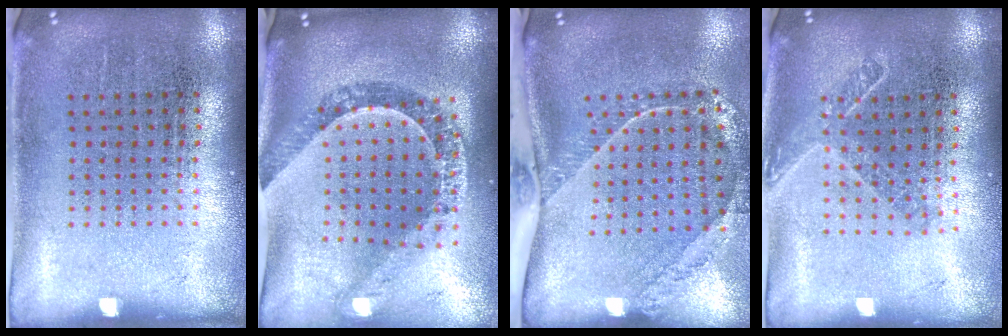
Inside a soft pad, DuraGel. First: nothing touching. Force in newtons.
{"total": 1.4, "press": 1.3, "slide": 0.6}
{"total": 2.4, "press": 1.7, "slide": 1.7}
{"total": 1.5, "press": 1.2, "slide": 0.9}